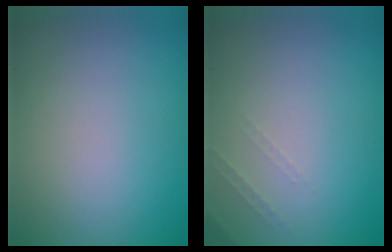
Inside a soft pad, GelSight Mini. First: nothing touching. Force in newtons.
{"total": 0.9, "press": 0.9, "slide": 0.3}